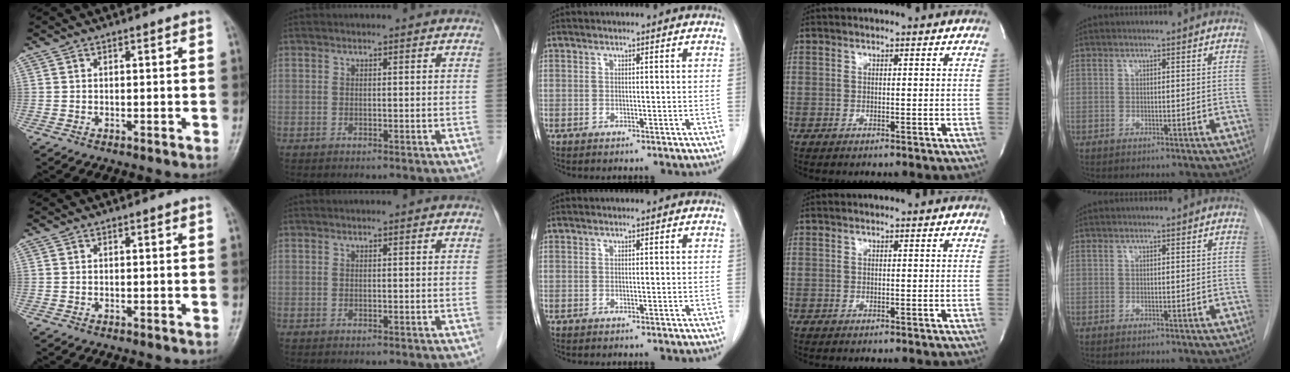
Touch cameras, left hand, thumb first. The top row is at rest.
{}